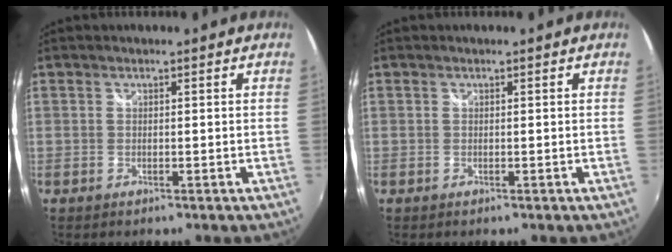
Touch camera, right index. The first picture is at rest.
{"total": 0.0}